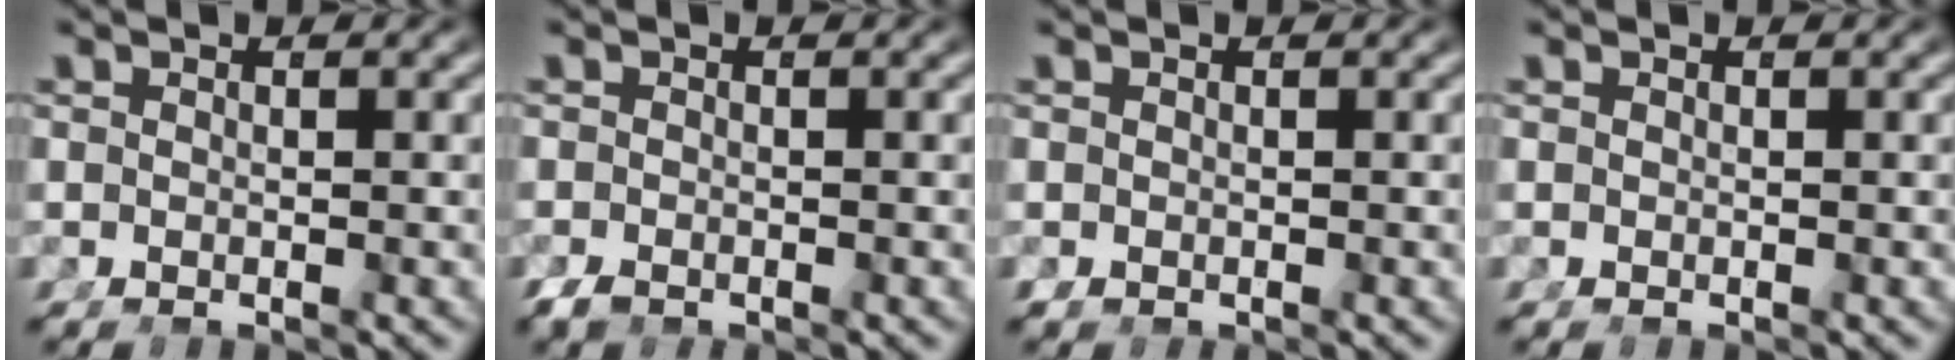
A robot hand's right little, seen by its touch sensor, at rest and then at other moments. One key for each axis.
{"total": 1.3, "fx": -1.2, "fy": -0.1, "fz": 0.3, "tx": -0.004, "ty": -0.012, "tz": -0.015}
{"total": 1.3, "fx": -0.5, "fy": 1.1, "fz": 0.5, "tx": -0.022, "ty": -0.010, "tz": -0.005}
{"total": 0.0}